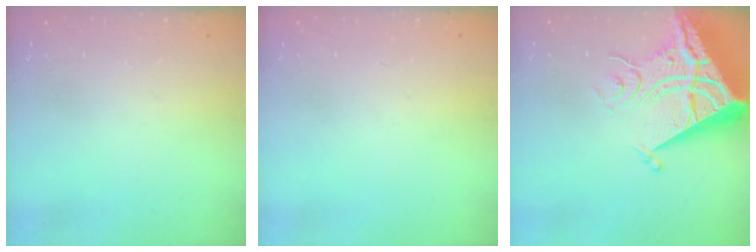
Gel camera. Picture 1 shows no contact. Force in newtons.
{"total": 0.0}
{"total": 12.7, "press": 12.6, "slide": 1.2}